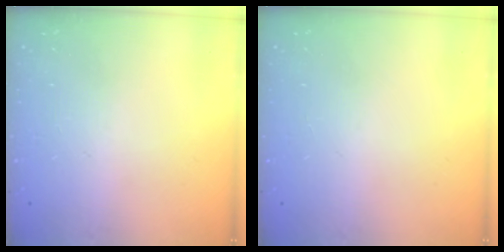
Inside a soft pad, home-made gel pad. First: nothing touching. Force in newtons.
{"total": 0.0}